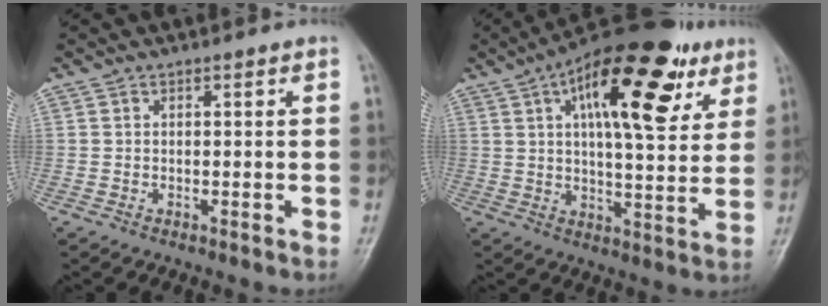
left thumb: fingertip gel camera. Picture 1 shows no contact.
{"total": 22.5, "force": [9.9, 9.1, 18.0], "torque": [-0.246, -0.010, 0.146]}